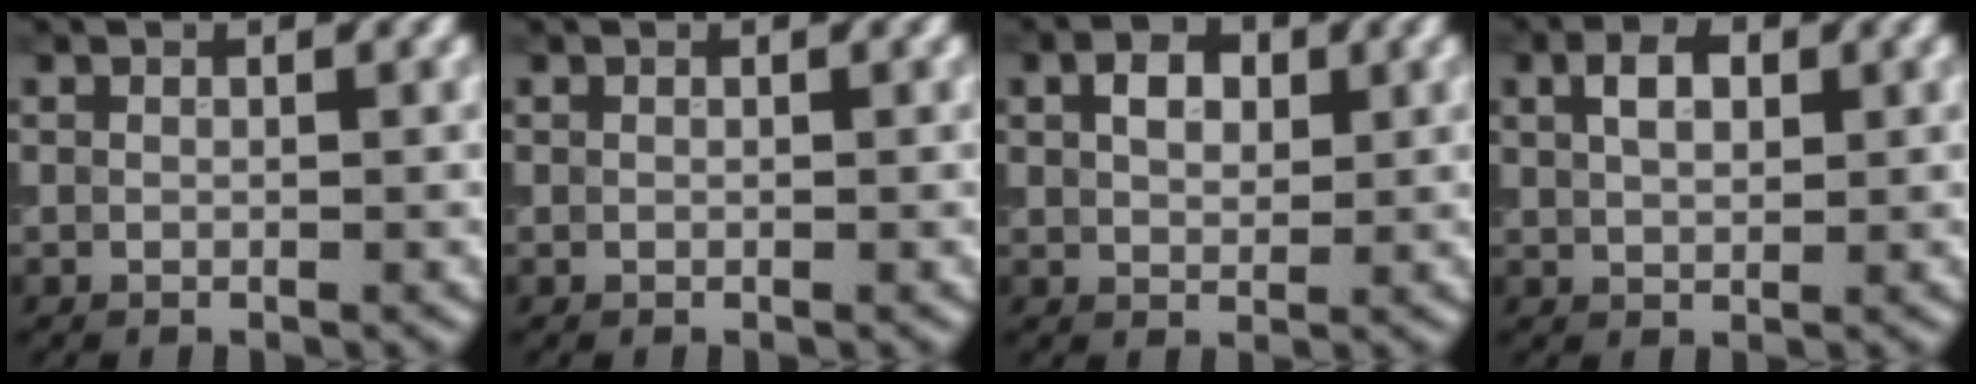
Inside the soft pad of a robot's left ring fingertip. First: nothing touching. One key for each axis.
{"total": 0.0}
{"total": 2.9, "fx": 0.9, "fy": 1.9, "fz": 1.9, "tx": -0.038, "ty": 0.005, "tz": 0.014}
{"total": 2.9, "fx": 1.0, "fy": 1.7, "fz": 2.1, "tx": -0.042, "ty": 0.006, "tz": 0.018}